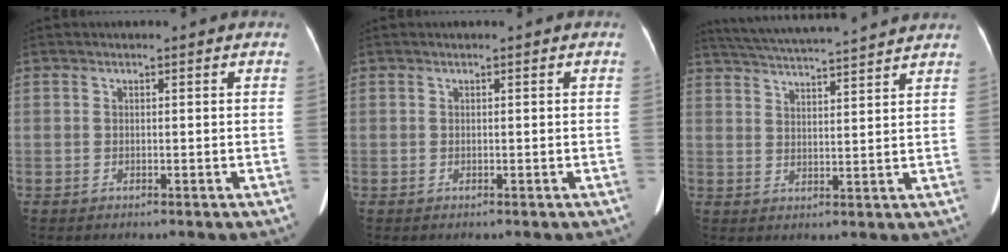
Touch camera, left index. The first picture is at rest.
{"total": 0.0}
{"total": 16.0, "force": [14.7, -0.1, 6.3], "torque": [-0.119, 0.022, 0.210]}